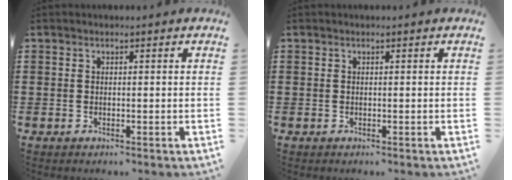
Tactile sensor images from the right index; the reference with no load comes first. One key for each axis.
{"total": 0.0}